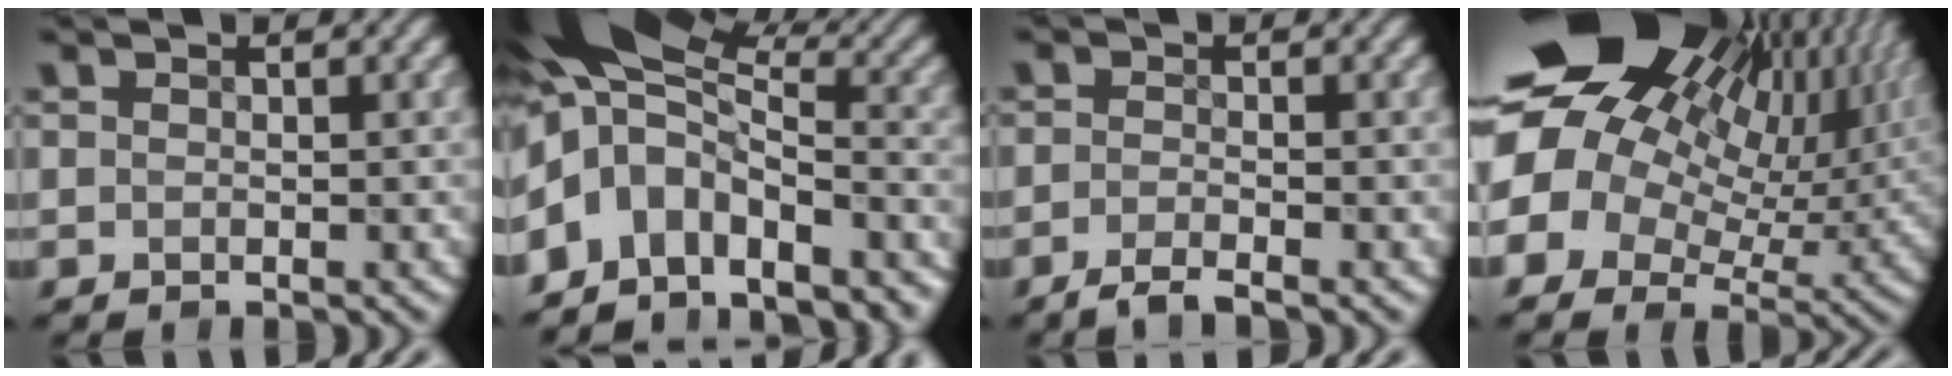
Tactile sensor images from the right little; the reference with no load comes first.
{"total": 14.2, "force": [-2.3, 9.2, 10.5], "torque": [-0.218, -0.014, 0.001]}
{"total": 2.1, "force": [-1.7, 0.2, 1.3], "torque": [-0.033, -0.001, -0.041]}
{"total": 21.3, "force": [6.6, 15.1, 13.5], "torque": [-0.280, 0.019, 0.113]}